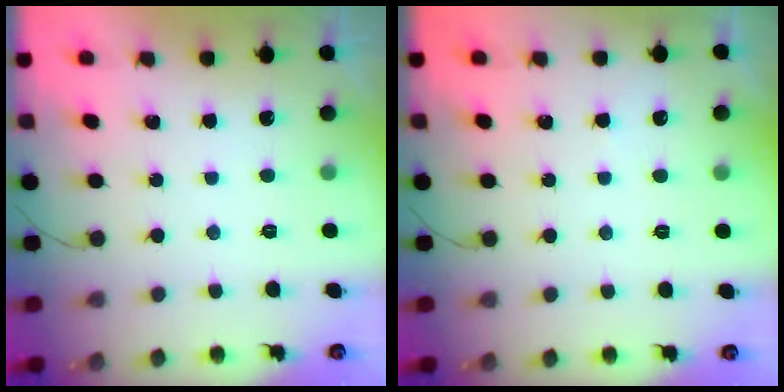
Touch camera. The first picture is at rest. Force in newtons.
{"total": 1.2, "press": 1.2, "slide": 0.3}